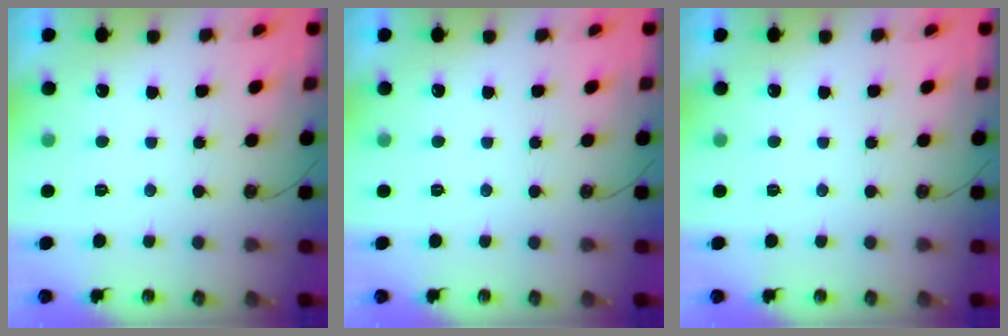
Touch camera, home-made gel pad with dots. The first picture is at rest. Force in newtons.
{"total": 0.0}
{"total": 0.0}